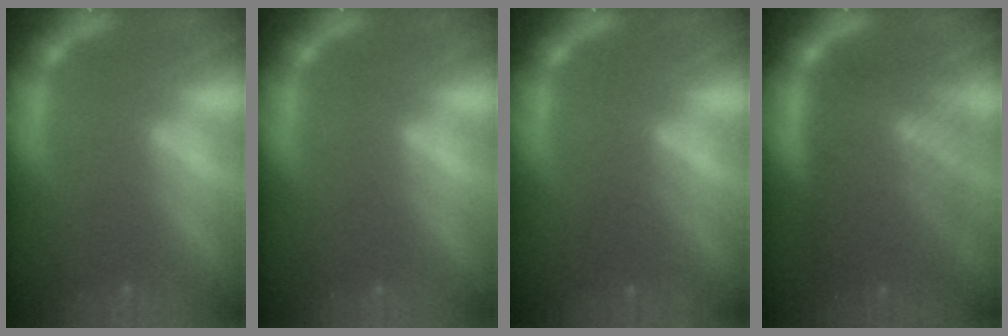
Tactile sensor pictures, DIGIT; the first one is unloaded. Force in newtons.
{"total": 0.0}
{"total": 2.0}
{"total": 10.1}